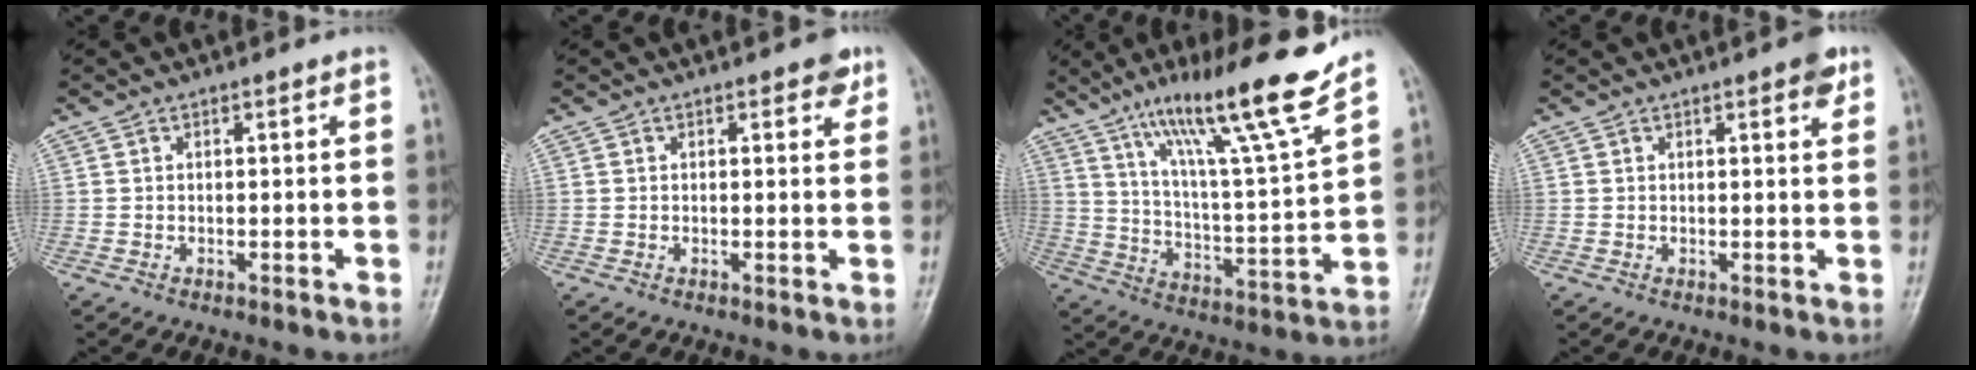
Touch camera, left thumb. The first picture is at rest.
{"total": 2.1, "force": [1.3, 1.1, 1.2], "torque": [-0.001, -0.004, 0.012]}
{"total": 19.1, "force": [13.4, 0.9, 13.6], "torque": [-0.203, -0.071, 0.221]}
{"total": 2.8, "force": [1.6, 0.9, 2.1], "torque": [-0.020, -0.004, 0.015]}